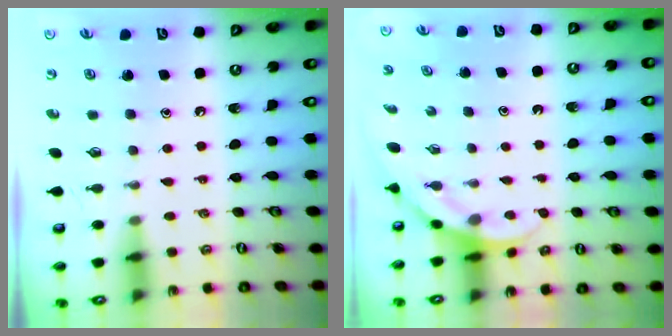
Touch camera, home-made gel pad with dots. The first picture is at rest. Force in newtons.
{"total": 4.1, "press": 4.1, "slide": 0.3}